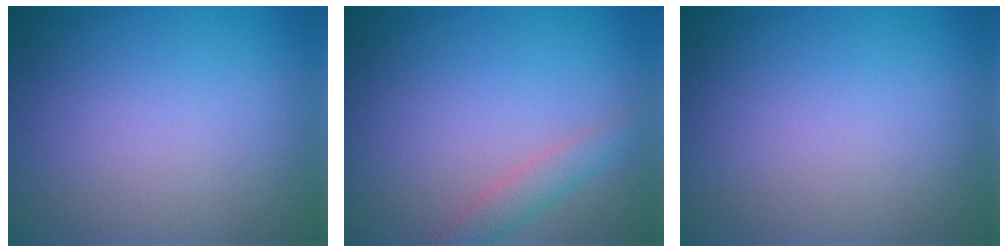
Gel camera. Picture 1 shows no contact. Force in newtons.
{"total": 1.9, "press": 1.9, "slide": 0.0}
{"total": 0.0}